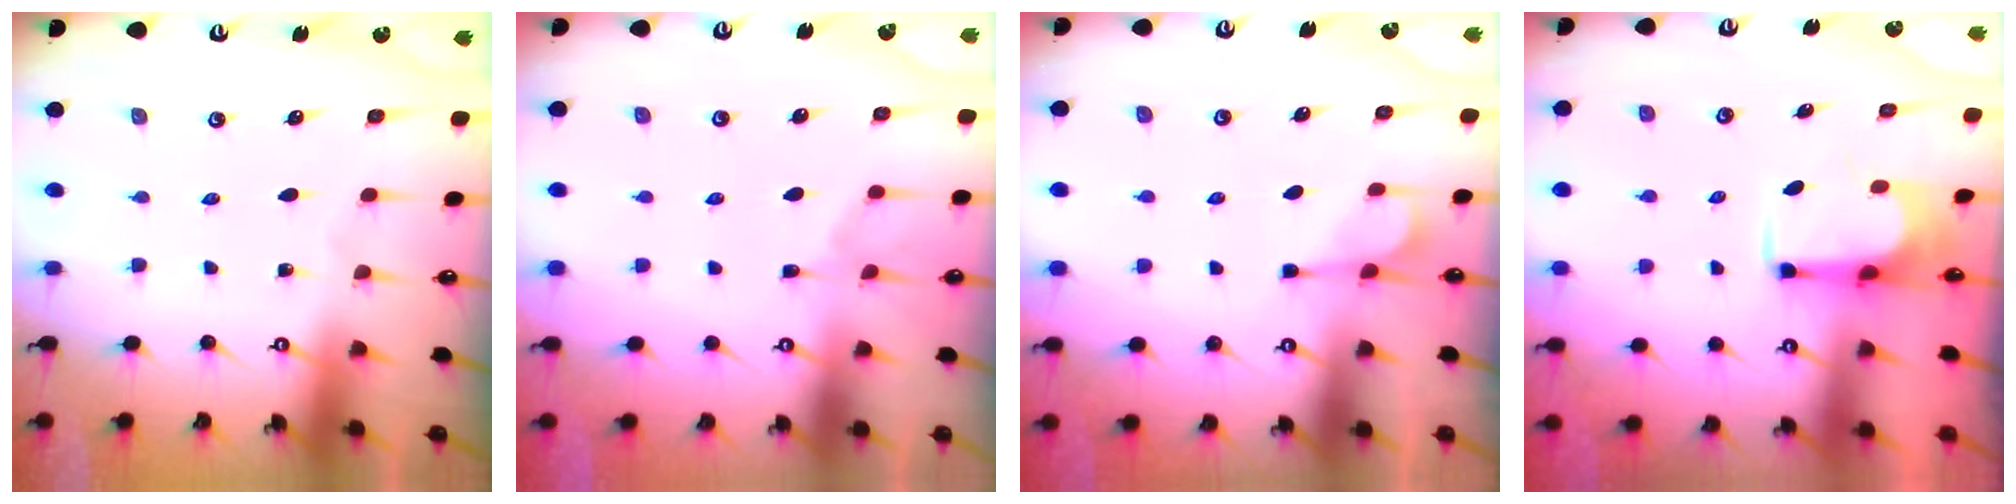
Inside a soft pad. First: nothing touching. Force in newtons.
{"total": 2.3, "press": 2.0, "slide": 1.2}
{"total": 2.1, "press": 1.9, "slide": 0.9}
{"total": 5.3, "press": 5.2, "slide": 1.0}